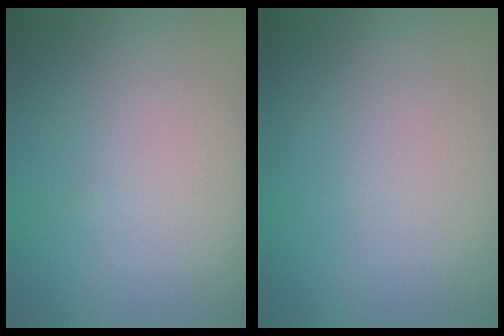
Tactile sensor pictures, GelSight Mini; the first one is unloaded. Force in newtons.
{"total": 0.0}